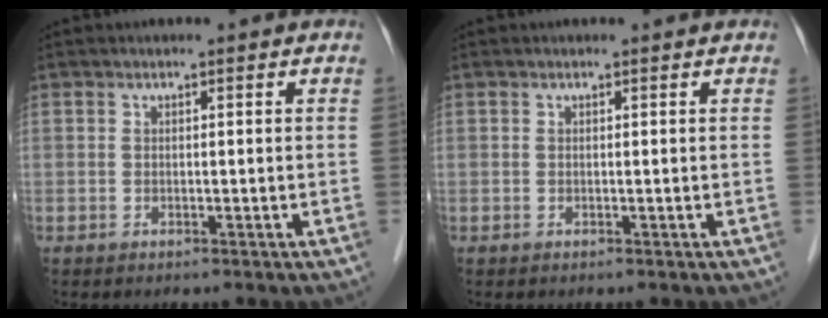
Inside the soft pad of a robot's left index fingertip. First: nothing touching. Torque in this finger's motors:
{"motor_torque": [-0.07, 0.08, -0.01, -0.01]}